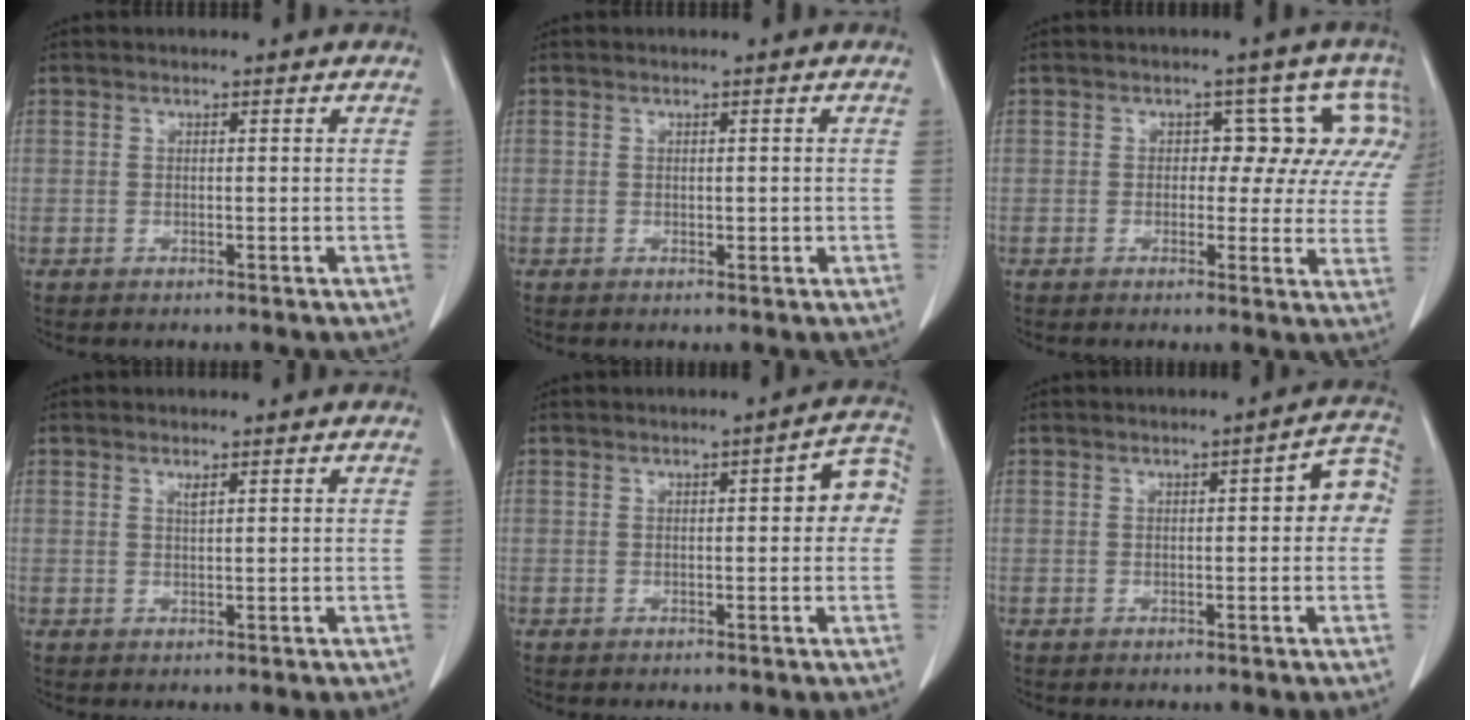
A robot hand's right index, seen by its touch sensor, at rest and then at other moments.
{"total": 1.0, "force": [0.0, 0.6, 0.8], "torque": [-0.009, -0.001, 0.002]}
{"total": 7.7, "force": [2.5, 5.2, 5.2], "torque": [-0.040, 0.022, 0.012]}
{"total": 0.8, "force": [0.5, 0.0, 0.6], "torque": [-0.012, -0.004, 0.011]}
{"total": 5.2, "force": [0.6, 1.7, 4.9], "torque": [-0.046, 0.021, 0.001]}
{"total": 4.8, "force": [0.4, 1.6, 4.5], "torque": [-0.041, 0.021, -0.001]}